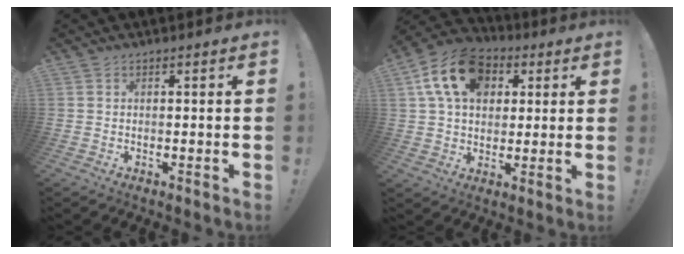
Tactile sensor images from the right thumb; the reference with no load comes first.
{"total": 16.6, "force": [6.1, 11.9, 9.9], "torque": [-0.167, -0.011, 0.116]}